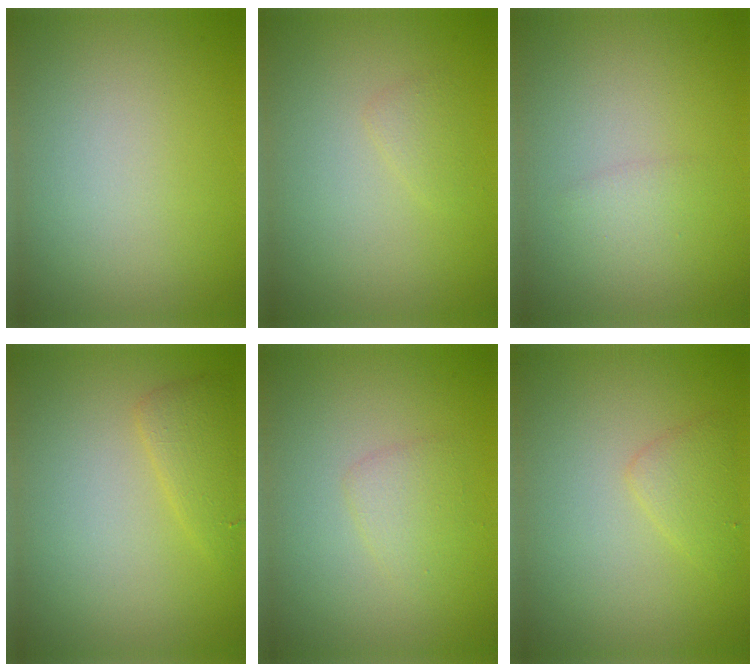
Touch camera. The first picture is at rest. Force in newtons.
{"total": 0.9, "press": 0.9, "slide": 0.0}
{"total": 1.0, "press": 1.0, "slide": 0.1}
{"total": 1.9, "press": 1.9, "slide": 0.1}
{"total": 1.6, "press": 1.6, "slide": 0.0}
{"total": 1.6, "press": 1.6, "slide": 0.1}